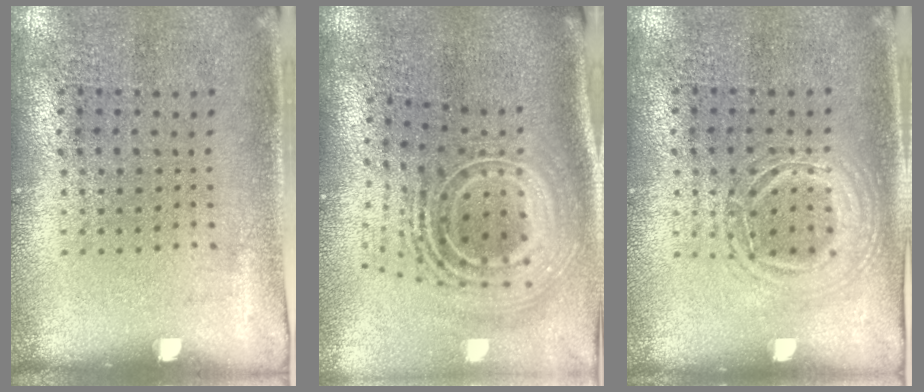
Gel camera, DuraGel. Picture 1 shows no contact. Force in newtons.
{"total": 2.8, "press": 1.8, "slide": 2.2}
{"total": 1.2, "press": 1.2, "slide": 0.1}